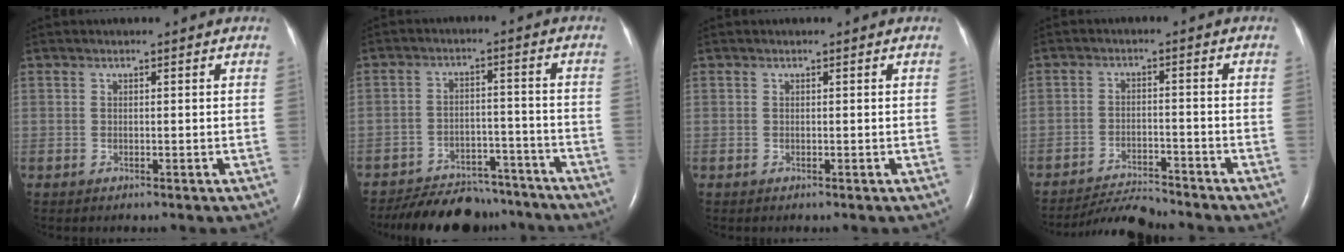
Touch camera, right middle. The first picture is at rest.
{"total": 13.7, "force": [-12.3, 4.9, 3.6], "torque": [-0.052, 0.009, -0.171]}
{"total": 0.0}
{"total": 5.8, "force": [-5.8, -0.4, 0.3], "torque": [-0.010, -0.014, -0.103]}